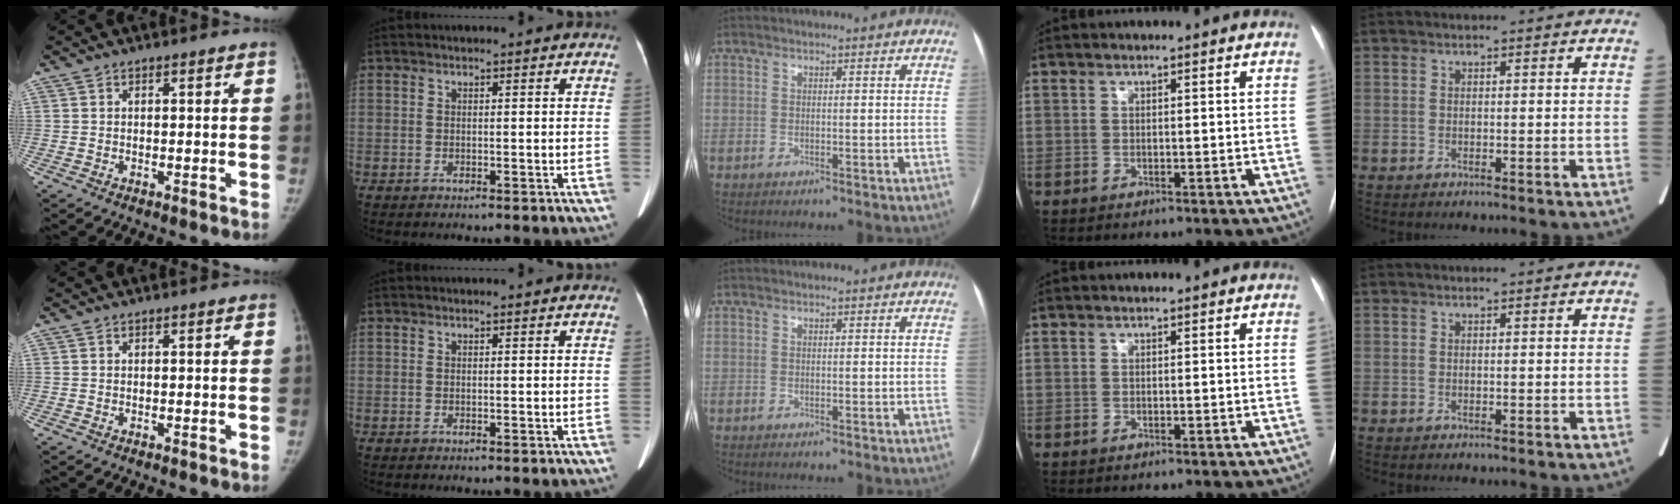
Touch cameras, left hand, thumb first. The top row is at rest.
{}